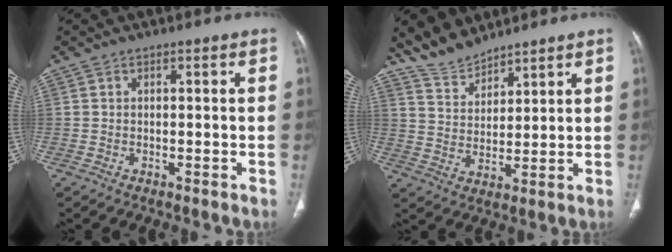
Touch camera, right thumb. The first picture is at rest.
{"total": 7.1, "force": [6.6, 2.1, 1.4], "torque": [-0.016, -0.034, 0.140]}